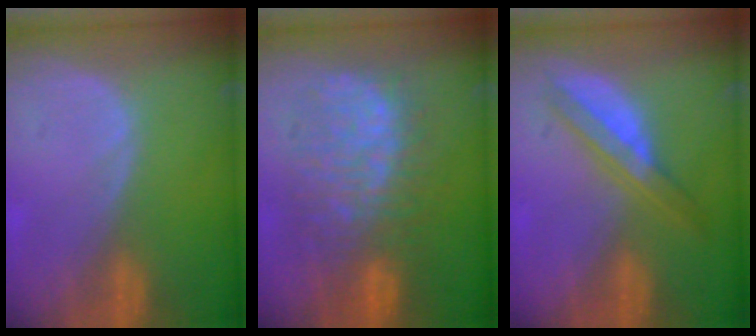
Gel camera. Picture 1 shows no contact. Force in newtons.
{"total": 11.6, "press": 11.6, "slide": 1.3}
{"total": 5.6, "press": 5.2, "slide": 2.0}